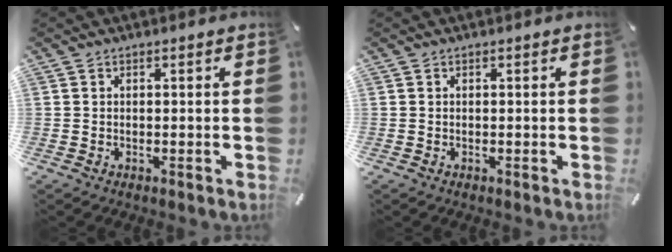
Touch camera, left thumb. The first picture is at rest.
{"total": 0.0}